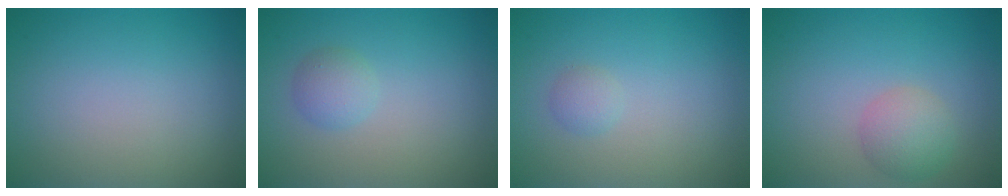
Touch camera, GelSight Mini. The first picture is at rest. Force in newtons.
{"total": 1.7, "press": 1.7, "slide": 0.1}
{"total": 1.0, "press": 1.0, "slide": 0.1}
{"total": 2.7, "press": 2.7, "slide": 0.2}